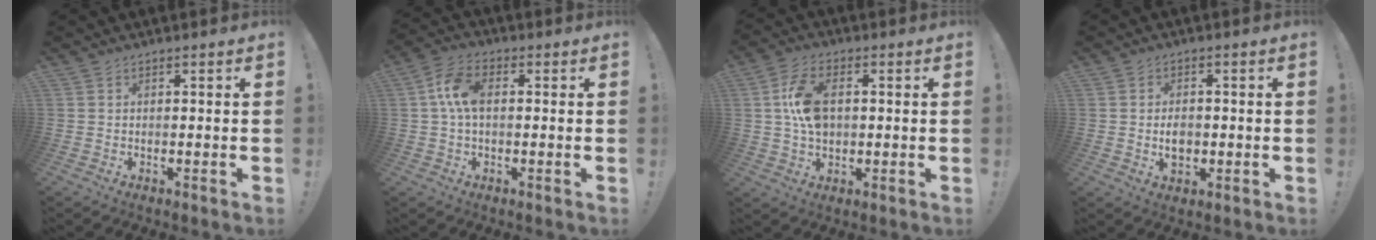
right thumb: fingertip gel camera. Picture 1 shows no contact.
{"total": 8.4, "force": [0.7, 5.0, 6.7], "torque": [-0.126, 0.011, 0.016]}
{"total": 11.4, "force": [1.1, 7.4, 8.6], "torque": [-0.150, 0.004, 0.022]}
{"total": 5.2, "force": [-1.0, 3.8, 3.3], "torque": [-0.041, -0.002, -0.020]}